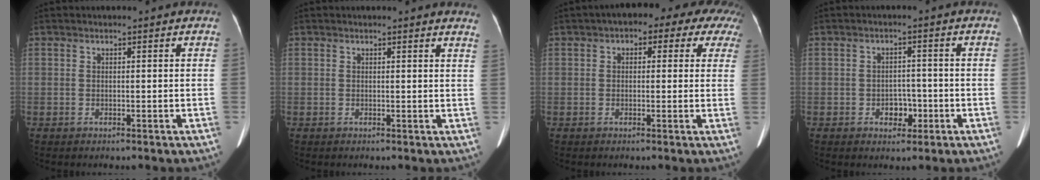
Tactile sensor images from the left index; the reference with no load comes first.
{"total": 5.2, "force": [5.1, 0.1, 1.2], "torque": [0.000, -0.035, 0.023]}
{"total": 11.4, "force": [7.0, 5.0, 7.5], "torque": [-0.080, 0.030, 0.066]}
{"total": 3.3, "force": [-1.9, 2.3, 1.6], "torque": [-0.018, -0.011, -0.026]}